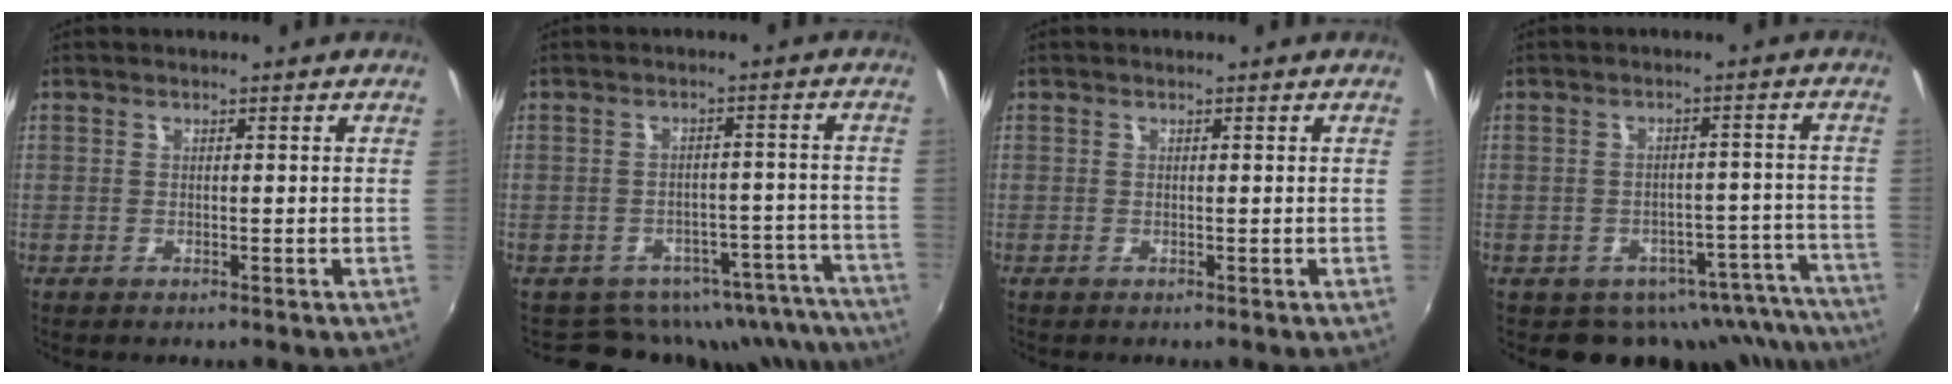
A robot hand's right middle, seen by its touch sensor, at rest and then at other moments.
{"total": 15.2, "force": [-13.7, 6.3, 2.1], "torque": [-0.015, 0.044, -0.155]}
{"total": 0.0}
{"total": 15.4, "force": [-13.1, 7.4, 3.3], "torque": [-0.042, 0.040, -0.142]}